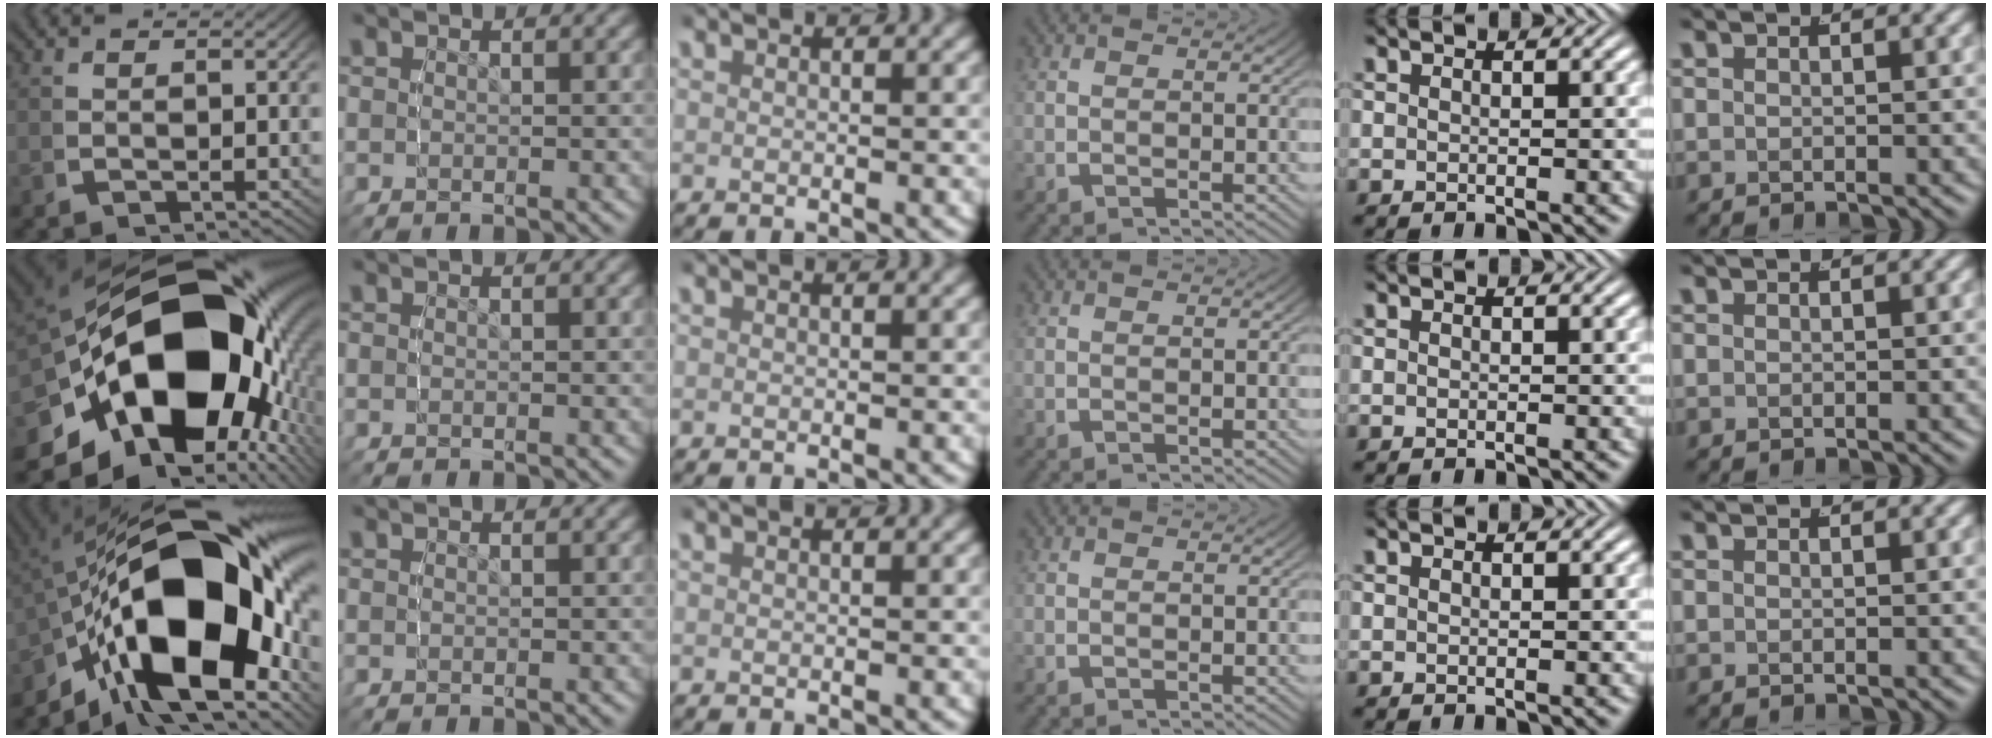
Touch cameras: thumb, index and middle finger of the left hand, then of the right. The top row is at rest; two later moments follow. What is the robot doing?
{"motion": "lift_and_place", "object": "toy banana"}